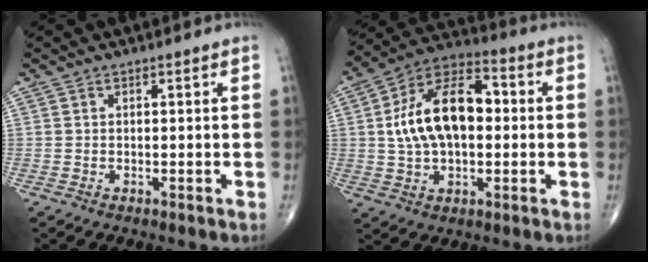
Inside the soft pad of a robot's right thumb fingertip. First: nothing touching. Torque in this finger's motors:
{"motor_torque": [0.33, 0.36, 0.92, -0.31, 0.37]}